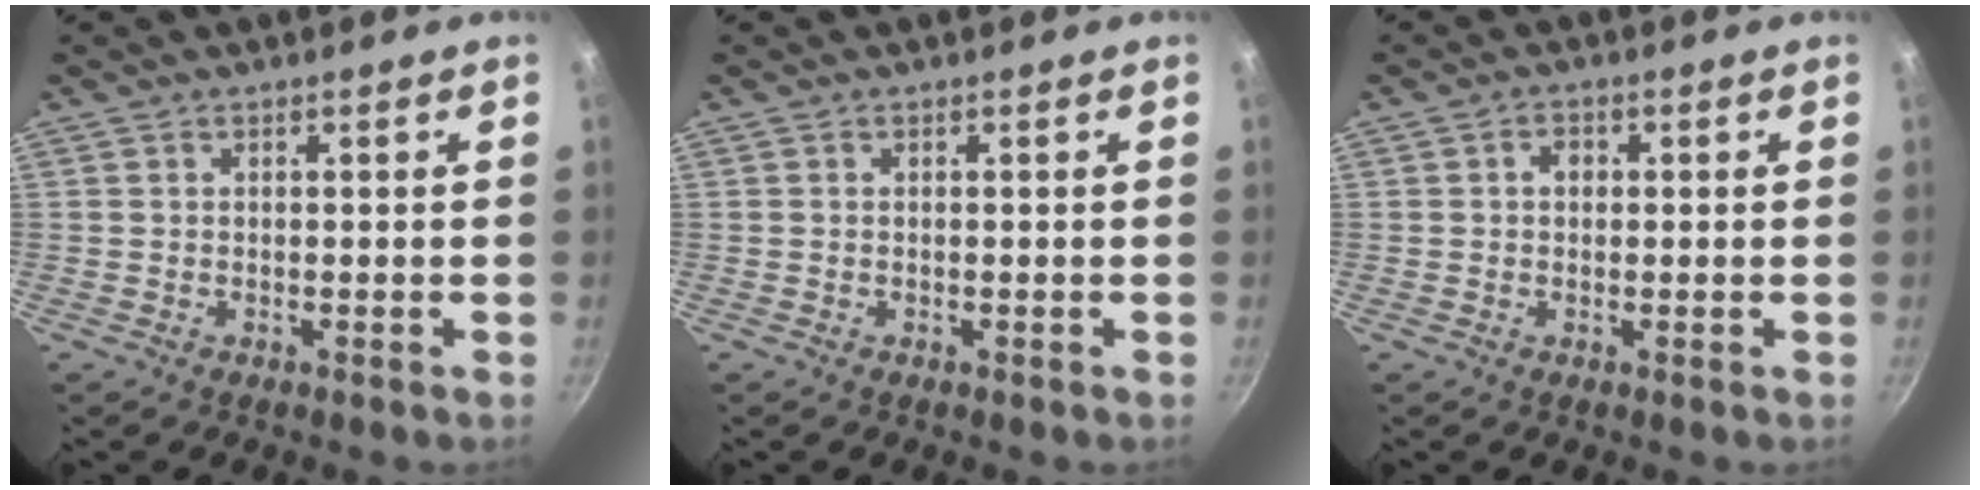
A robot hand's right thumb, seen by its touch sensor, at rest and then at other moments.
{"total": 0.0}
{"total": 2.1, "force": [0.2, 1.7, 1.2], "torque": [-0.010, 0.006, 0.002]}